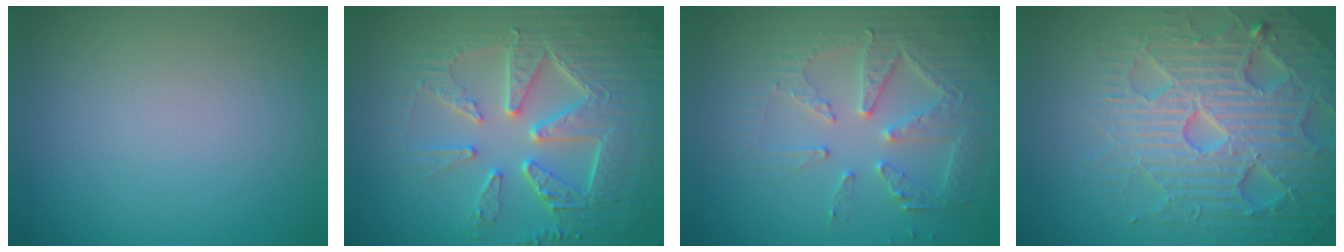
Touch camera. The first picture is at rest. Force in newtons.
{"total": 8.4, "press": 6.3, "slide": 5.7}
{"total": 4.5, "press": 4.5, "slide": 0.3}
{"total": 7.4, "press": 7.3, "slide": 1.6}